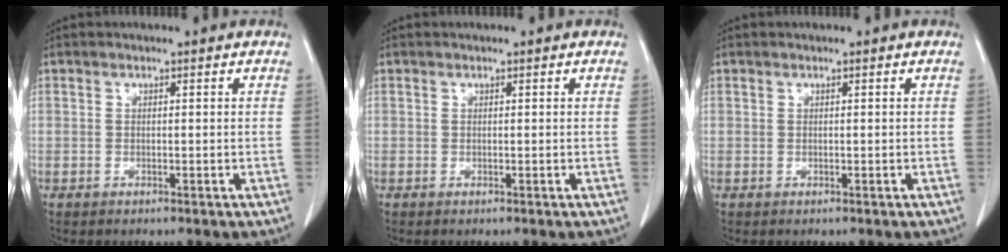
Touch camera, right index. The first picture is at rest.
{"total": 0.0}
{"total": 0.0}